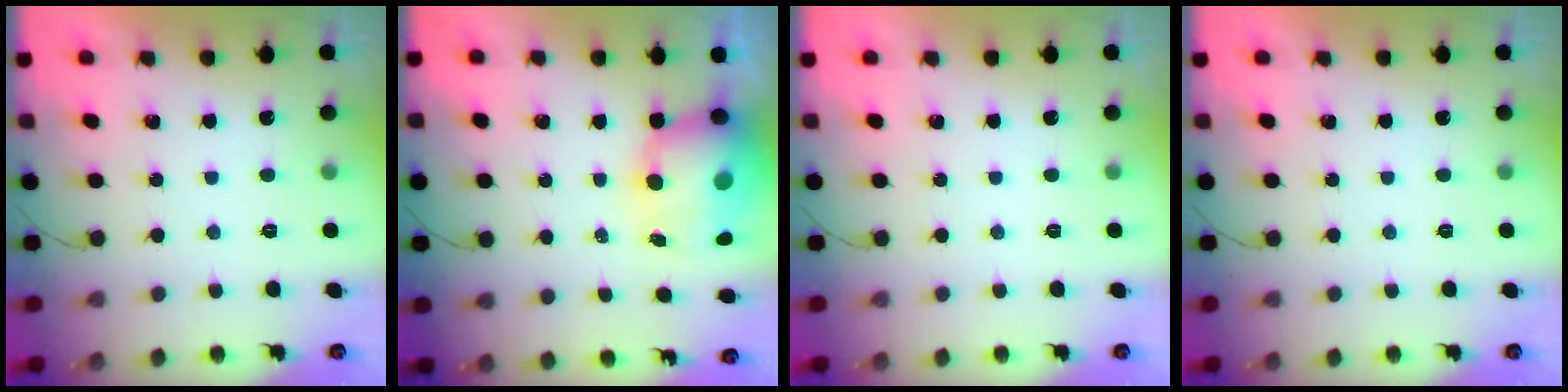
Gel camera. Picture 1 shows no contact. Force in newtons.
{"total": 12.8, "press": 12.4, "slide": 3.4}
{"total": 0.0}
{"total": 0.0}